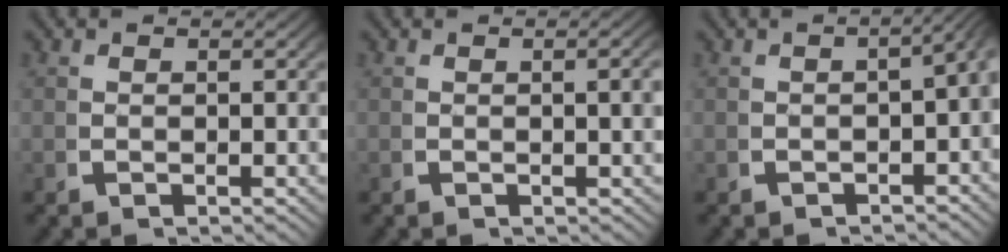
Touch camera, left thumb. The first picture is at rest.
{"total": 1.5, "force": [0.0, 0.4, 1.4], "torque": [-0.018, 0.000, 0.001]}
{"total": 5.0, "force": [0.0, 3.2, 3.8], "torque": [-0.035, 0.022, -0.012]}